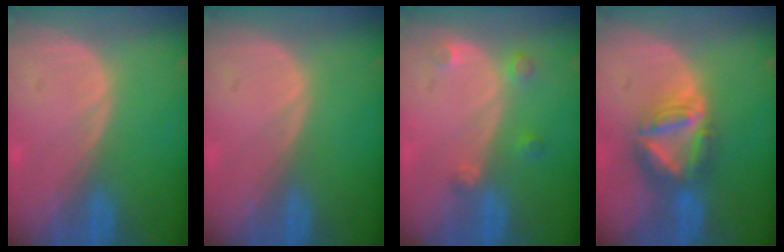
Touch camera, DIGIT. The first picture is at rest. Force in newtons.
{"total": 0.0}
{"total": 2.6, "press": 2.6, "slide": 0.5}
{"total": 7.8, "press": 6.7, "slide": 4.1}